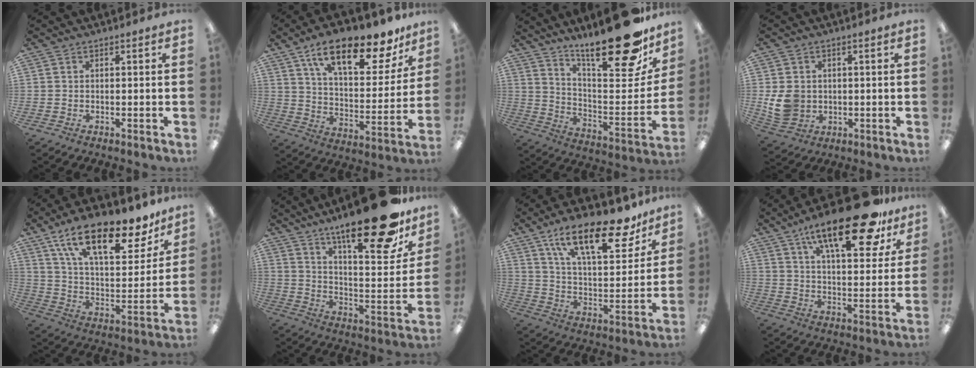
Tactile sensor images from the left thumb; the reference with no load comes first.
{"total": 20.2, "force": [13.7, 7.7, 12.7], "torque": [-0.197, -0.078, 0.228]}
{"total": 25.5, "force": [19.6, 6.9, 14.8], "torque": [-0.195, -0.142, 0.317]}
{"total": 7.4, "force": [0.2, 6.5, 3.6], "torque": [-0.081, 0.006, 0.006]}
{"total": 22.8, "force": [15.3, 9.0, 14.3], "torque": [-0.225, -0.090, 0.258]}
{"total": 25.8, "force": [19.0, 6.8, 16.1], "torque": [-0.230, -0.128, 0.302]}
{"total": 23.5, "force": [15.5, 8.9, 15.4], "torque": [-0.231, -0.090, 0.257]}
{"total": 22.7, "force": [14.6, 7.5, 15.6], "torque": [-0.237, -0.077, 0.235]}